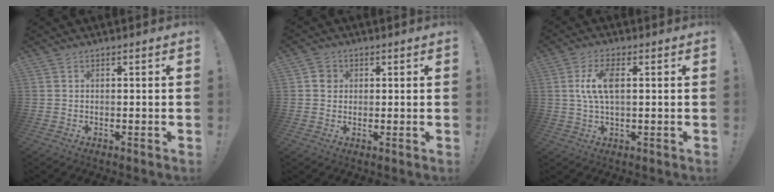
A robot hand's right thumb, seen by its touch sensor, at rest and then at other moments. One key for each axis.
{"total": 3.8, "fx": 0.6, "fy": 3.6, "fz": 1.1, "tx": -0.006, "ty": 0.004, "tz": 0.010}
{"total": 8.1, "fx": 1.2, "fy": 3.5, "fz": 7.2, "tx": -0.139, "ty": 0.001, "tz": 0.018}